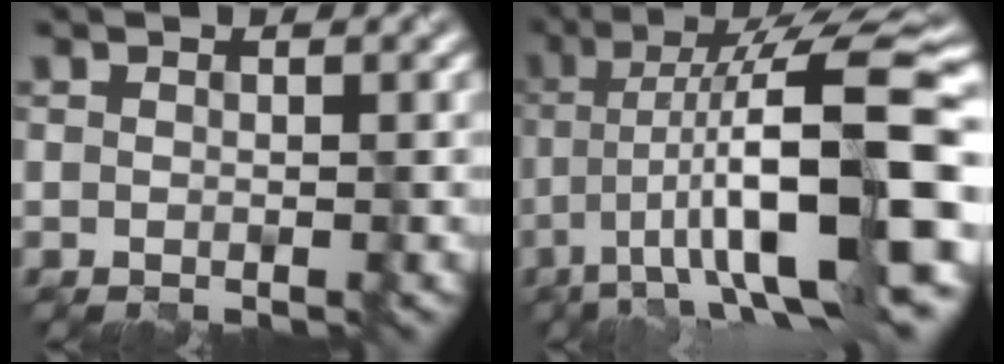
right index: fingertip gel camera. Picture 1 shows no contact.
{"total": 15.2, "force": [-3.3, 3.7, 14.4], "torque": [-0.228, 0.026, -0.051]}